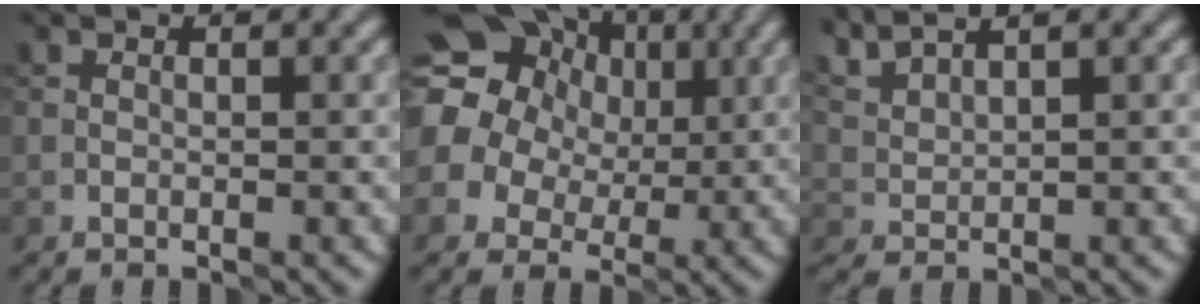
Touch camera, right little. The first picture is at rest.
{"total": 15.7, "force": [5.7, 13.0, 6.6], "torque": [-0.149, 0.028, 0.079]}
{"total": 3.2, "force": [2.9, 0.5, 1.4], "torque": [-0.033, 0.016, 0.063]}